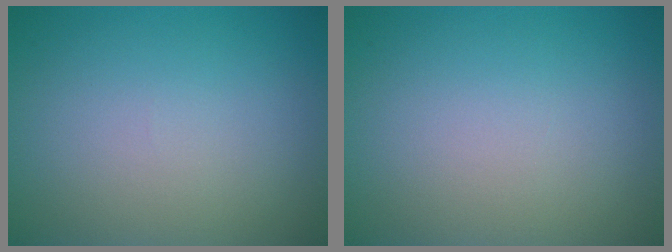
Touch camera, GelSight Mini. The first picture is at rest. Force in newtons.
{"total": 0.0}